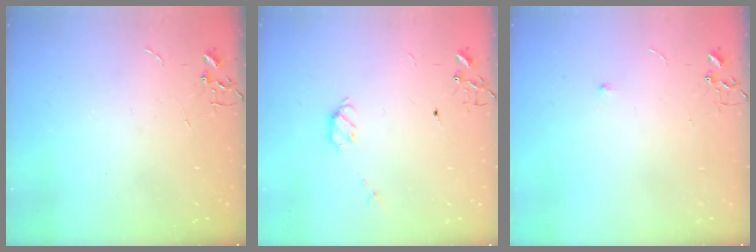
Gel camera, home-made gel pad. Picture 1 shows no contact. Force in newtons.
{"total": 5.1, "press": 5.0, "slide": 0.9}
{"total": 4.7, "press": 4.7, "slide": 0.6}